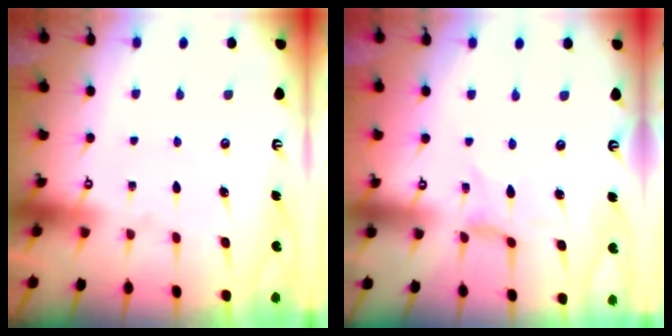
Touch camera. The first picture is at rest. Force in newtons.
{"total": 0.0}